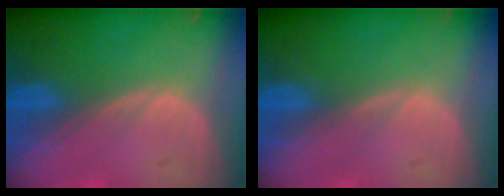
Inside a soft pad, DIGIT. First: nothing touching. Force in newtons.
{"total": 0.0}